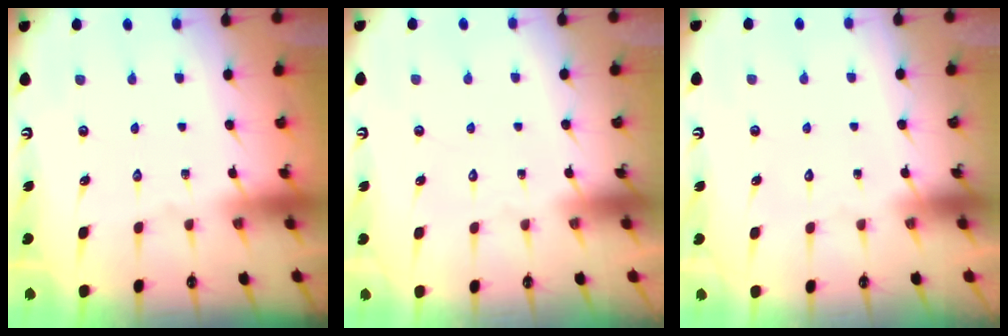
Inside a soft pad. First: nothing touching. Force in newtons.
{"total": 1.6, "press": 1.6, "slide": 0.1}
{"total": 1.5, "press": 1.5, "slide": 0.0}